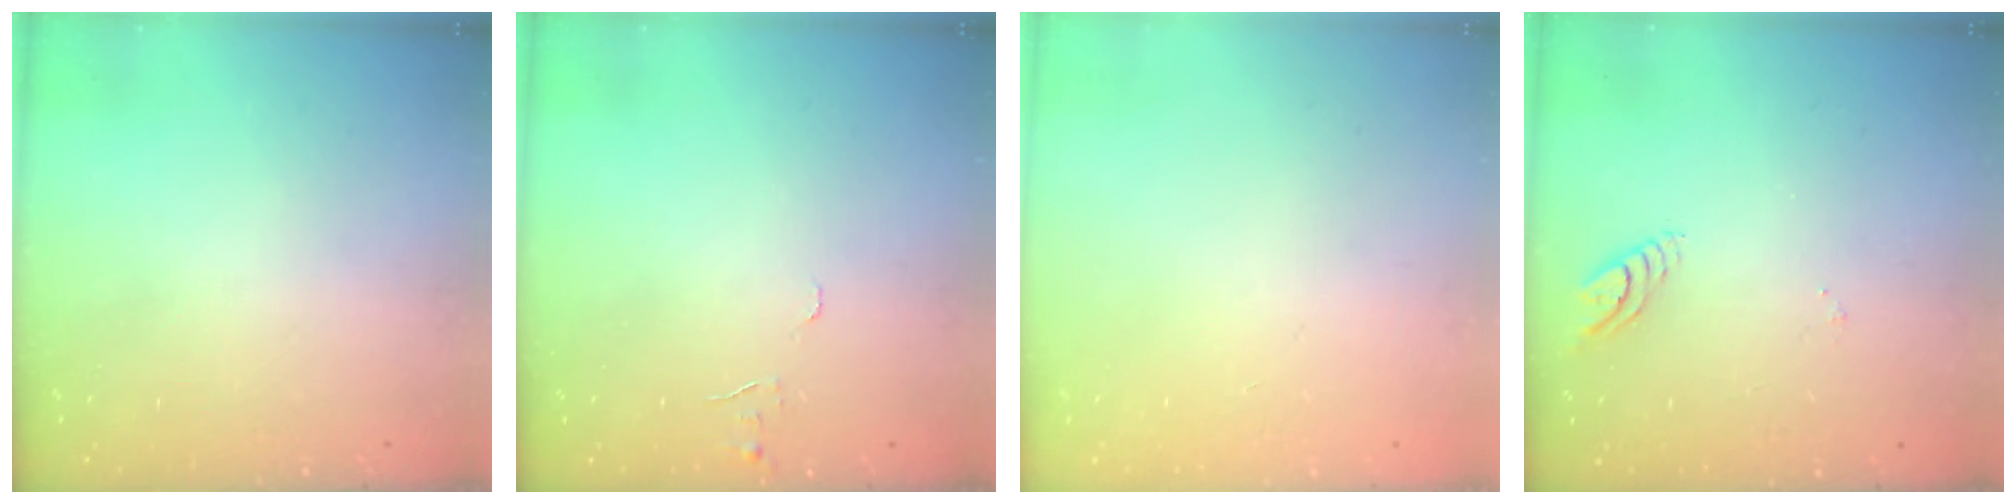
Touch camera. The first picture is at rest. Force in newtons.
{"total": 4.7, "press": 4.6, "slide": 0.5}
{"total": 0.0}
{"total": 4.4, "press": 4.3, "slide": 0.4}